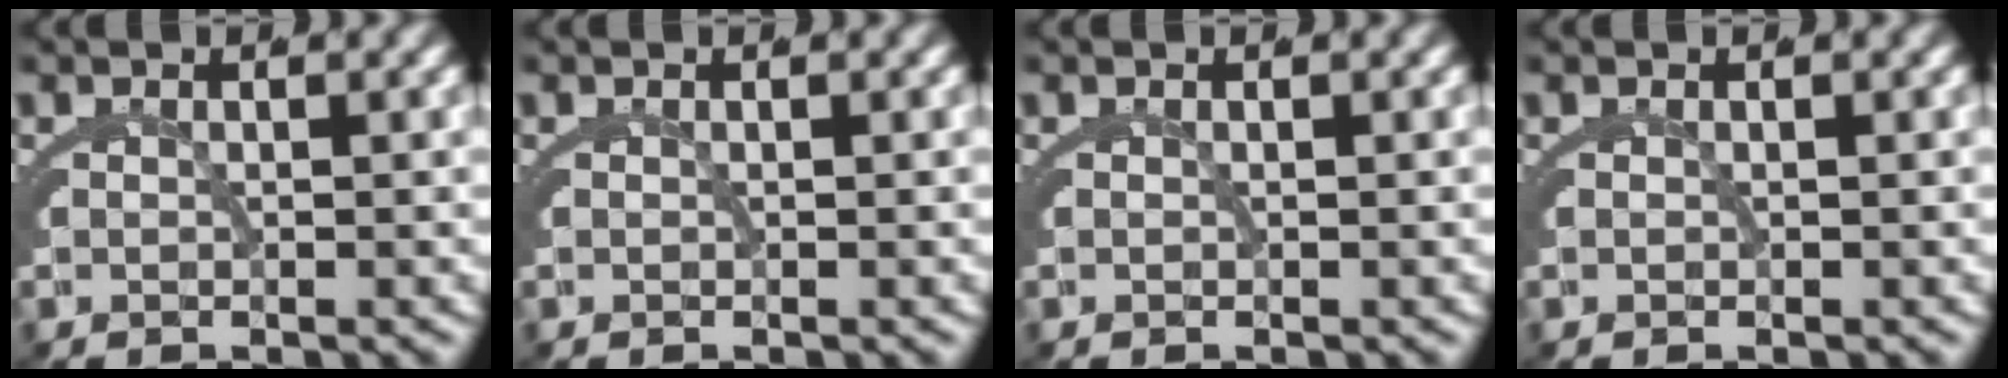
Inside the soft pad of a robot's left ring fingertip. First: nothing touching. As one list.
[{"total": 0.0}, {"total": 0.0}, {"total": 0.0}]